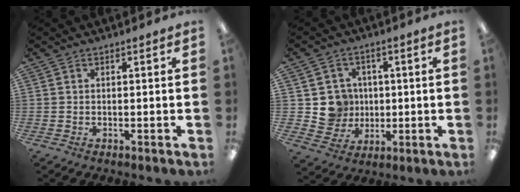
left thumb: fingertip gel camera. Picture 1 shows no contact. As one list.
[{"total": 8.0, "force": [0.6, 7.8, 1.2], "torque": [-0.024, 0.008, 0.024]}]